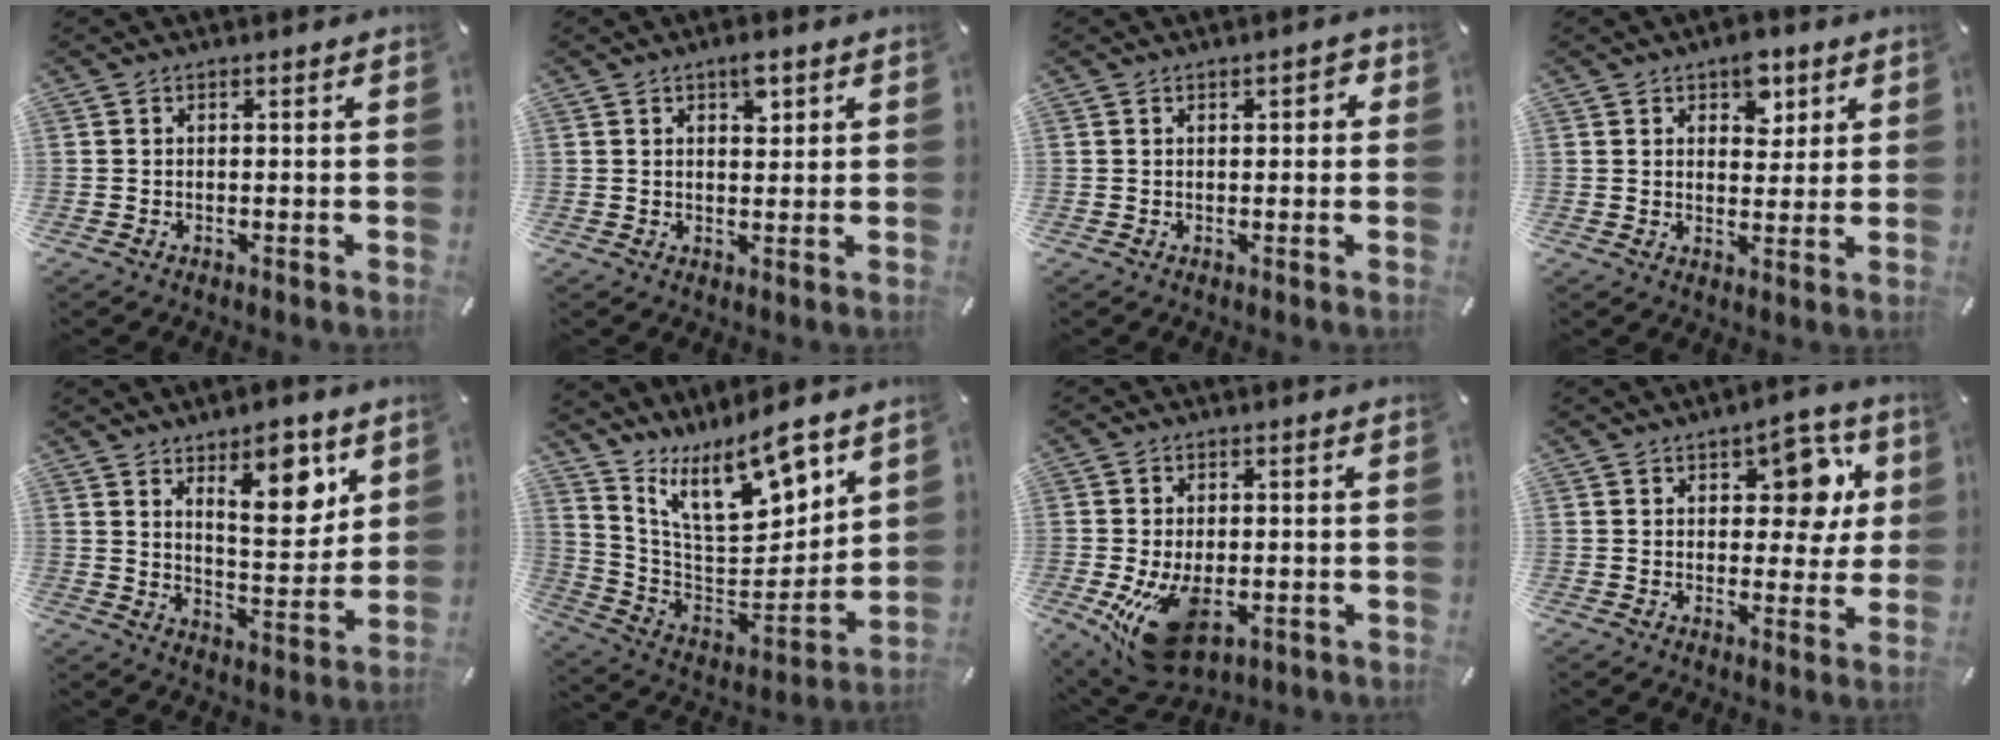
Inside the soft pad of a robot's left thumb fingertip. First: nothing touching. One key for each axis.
{"total": 4.0, "fx": 2.1, "fy": 2.0, "fz": 2.7, "tx": -0.028, "ty": -0.009, "tz": 0.029}
{"total": 2.0, "fx": 0.5, "fy": 1.1, "fz": 1.6, "tx": -0.023, "ty": 0.003, "tz": 0.006}
{"total": 6.7, "fx": 3.7, "fy": 4.4, "fz": 3.5, "tx": -0.024, "ty": -0.014, "tz": 0.058}
{"total": 12.0, "fx": 7.5, "fy": 5.3, "fz": 7.7, "tx": -0.089, "ty": -0.052, "tz": 0.125}
{"total": 16.9, "fx": 12.6, "fy": 6.9, "fz": 9.0, "tx": -0.151, "ty": -0.107, "tz": 0.224}
{"total": 11.4, "fx": -3.0, "fy": 6.3, "fz": 9.0, "tx": -0.183, "ty": -0.003, "tz": -0.046}
{"total": 10.9, "fx": 4.3, "fy": 6.7, "fz": 7.4, "tx": -0.083, "ty": -0.017, "tz": 0.070}